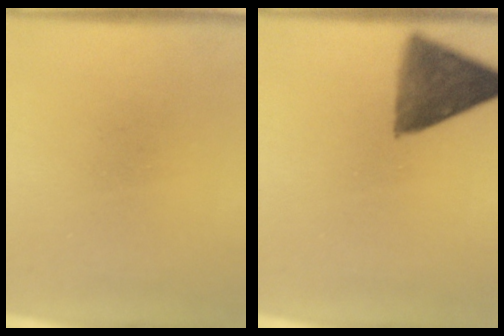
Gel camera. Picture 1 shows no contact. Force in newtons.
{"total": 9.7}